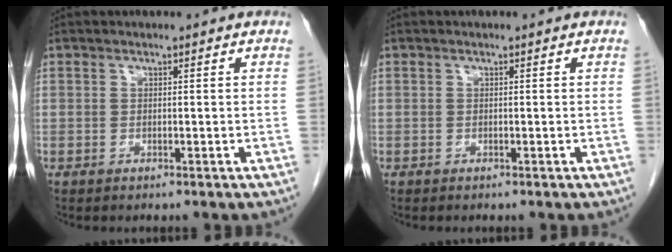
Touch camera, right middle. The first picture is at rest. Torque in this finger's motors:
{"motor_torque": [-0.50, -0.06, -0.05, 0.00]}